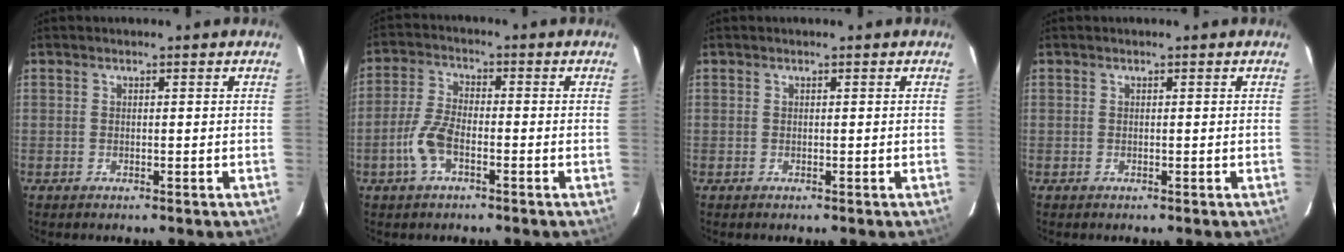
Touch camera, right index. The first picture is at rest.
{"total": 6.7, "force": [-2.9, 3.0, 5.2], "torque": [-0.119, 0.003, -0.058]}
{"total": 0.0}
{"total": 0.0}